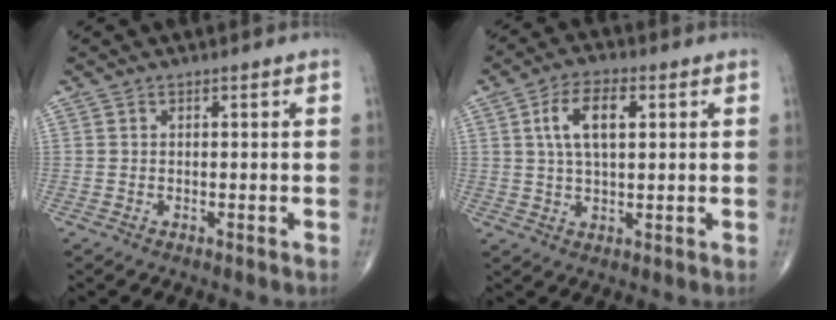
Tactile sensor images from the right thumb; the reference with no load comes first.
{"total": 8.3, "force": [2.2, 3.9, 6.9], "torque": [-0.123, 0.004, 0.038]}